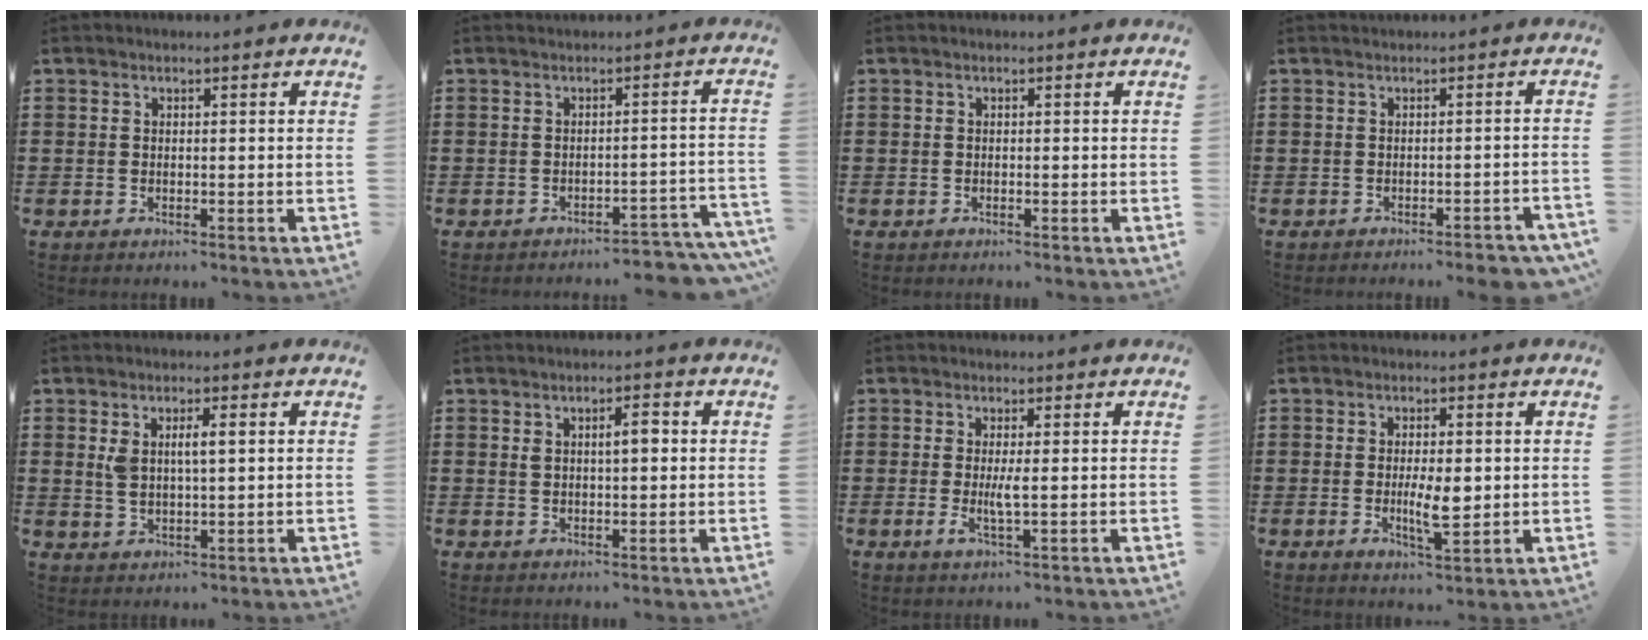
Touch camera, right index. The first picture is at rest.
{"total": 2.7, "force": [-2.5, 0.0, 0.9], "torque": [-0.020, -0.003, -0.054]}
{"total": 0.0}
{"total": 1.8, "force": [-1.6, 0.0, 0.9], "torque": [-0.019, -0.003, -0.031]}
{"total": 4.0, "force": [1.1, 1.4, 3.5], "torque": [-0.072, 0.007, 0.017]}
{"total": 3.3, "force": [0.8, 1.0, 3.0], "torque": [-0.052, 0.005, 0.008]}
{"total": 3.2, "force": [-0.2, 0.1, 3.2], "torque": [-0.064, -0.008, -0.006]}
{"total": 5.1, "force": [-0.3, 1.7, 4.8], "torque": [-0.092, 0.000, -0.007]}